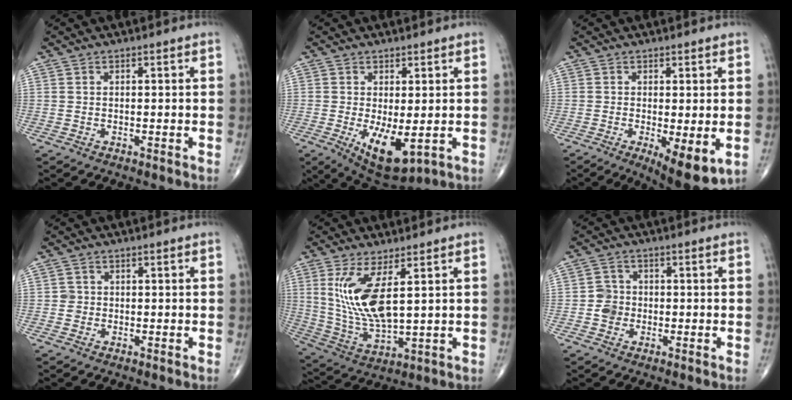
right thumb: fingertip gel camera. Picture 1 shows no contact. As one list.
[{"total": 8.7, "force": [-1.7, 3.7, 7.7], "torque": [-0.119, -0.021, -0.012]}, {"total": 8.5, "force": [-2.1, 2.8, 7.8], "torque": [-0.111, -0.021, -0.027]}, {"total": 1.4, "force": [-0.2, 1.4, 0.1], "torque": [0.007, 0.006, -0.005]}, {"total": 12.6, "force": [3.5, 4.4, 11.3], "torque": [-0.237, -0.031, 0.086]}, {"total": 3.6, "force": [-0.8, 3.3, 1.2], "torque": [-0.004, 0.008, -0.020]}]